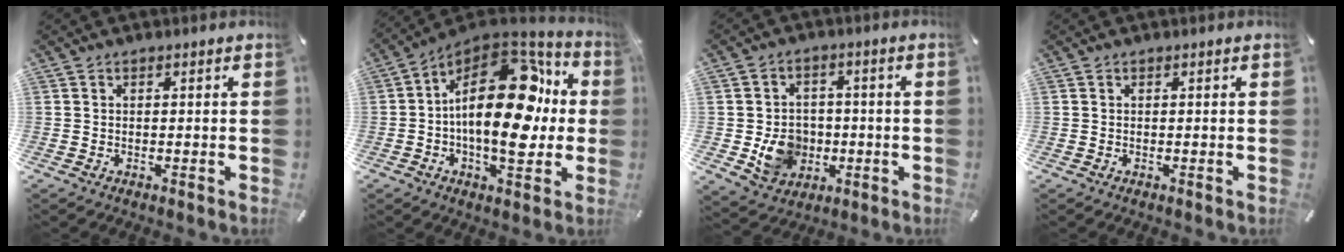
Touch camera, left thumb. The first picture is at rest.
{"total": 25.6, "force": [2.3, 13.8, 21.4], "torque": [-0.349, -0.014, 0.045]}
{"total": 9.4, "force": [-2.1, 8.4, 3.7], "torque": [-0.064, 0.017, -0.029]}
{"total": 0.0}